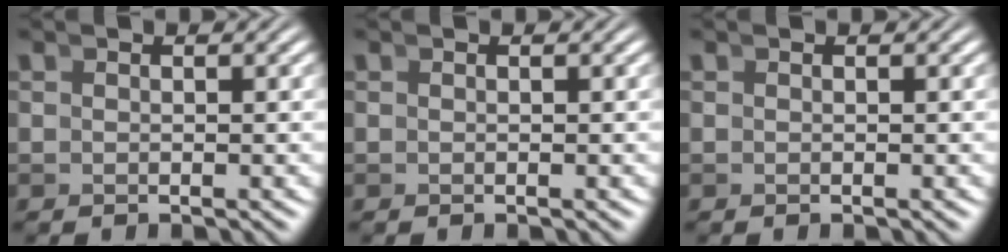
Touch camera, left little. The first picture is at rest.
{"total": 0.0}
{"total": 0.0}